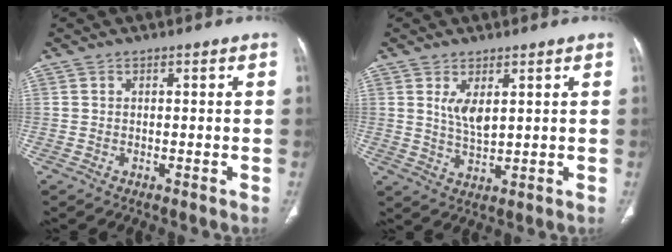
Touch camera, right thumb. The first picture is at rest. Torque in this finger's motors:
{"motor_torque": [0.09, 1.35, -0.12, 0.05, 0.12]}